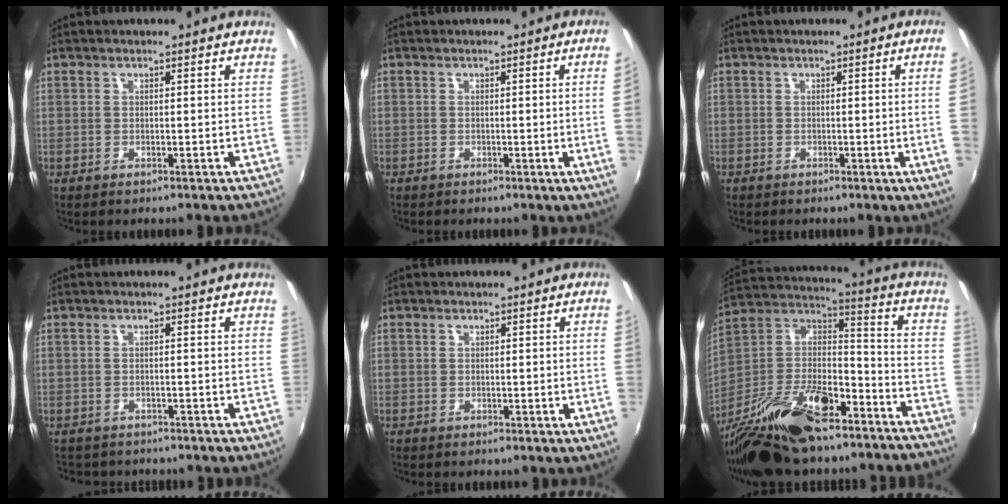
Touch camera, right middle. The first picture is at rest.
{"total": 3.9, "force": [0.0, -2.0, 3.3], "torque": [-0.053, -0.010, 0.006]}
{"total": 4.2, "force": [0.0, -2.0, 3.7], "torque": [-0.057, -0.009, 0.004]}
{"total": 4.3, "force": [-3.8, 1.9, 0.9], "torque": [-0.026, -0.013, -0.057]}
{"total": 2.1, "force": [-0.1, -1.3, 1.6], "torque": [-0.018, -0.014, 0.003]}
{"total": 30.6, "force": [-22.6, 12.5, 16.5], "torque": [-0.304, 0.015, -0.333]}